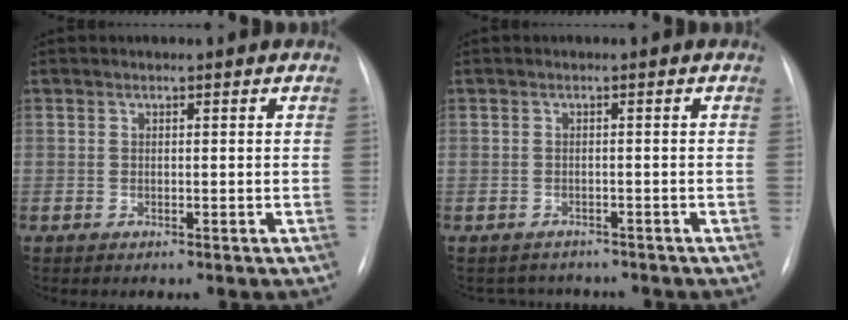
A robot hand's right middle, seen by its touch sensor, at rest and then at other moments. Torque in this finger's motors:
{"motor_torque": [-0.19, 0.11, -0.06, 0.00]}